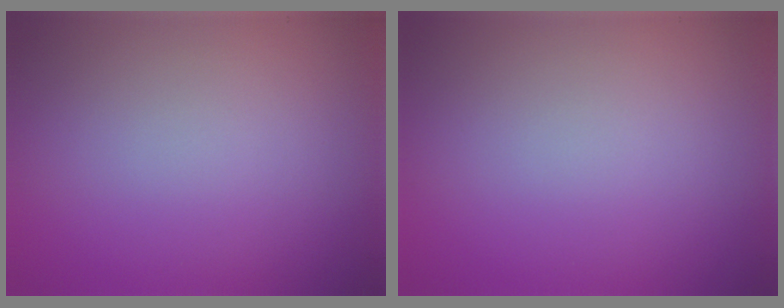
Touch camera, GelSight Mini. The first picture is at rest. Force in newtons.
{"total": 0.0}